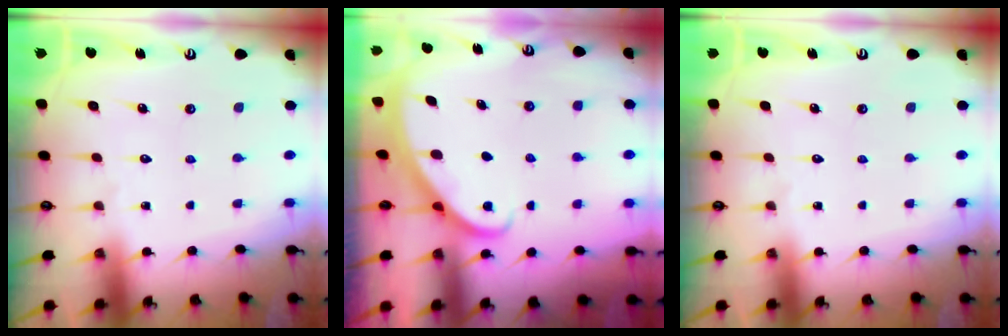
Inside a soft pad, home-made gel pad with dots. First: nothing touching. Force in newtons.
{"total": 2.1, "press": 2.1, "slide": 0.2}
{"total": 0.0}